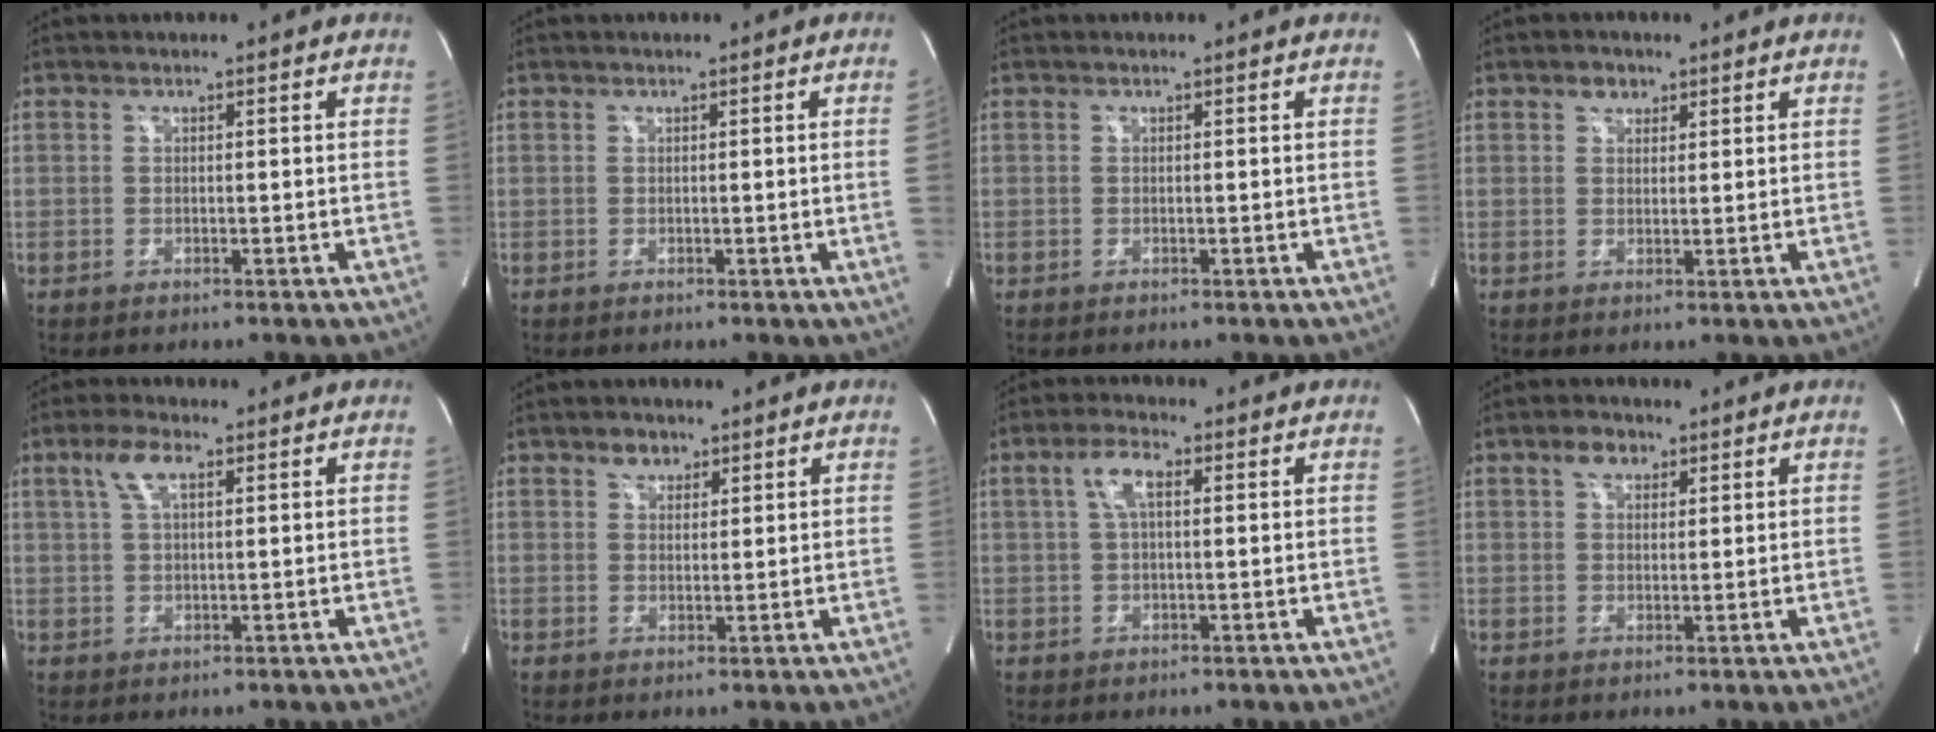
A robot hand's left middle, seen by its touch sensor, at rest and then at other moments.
{"total": 1.1, "force": [-0.1, -0.6, 1.0], "torque": [-0.009, -0.001, -0.001]}
{"total": 0.0}
{"total": 2.2, "force": [1.4, 1.6, 0.7], "torque": [-0.011, 0.006, 0.021]}
{"total": 4.3, "force": [2.1, 1.3, 3.6], "torque": [-0.081, 0.013, 0.045]}
{"total": 2.5, "force": [1.7, 1.7, 0.8], "torque": [-0.015, 0.006, 0.030]}
{"total": 4.5, "force": [1.3, 1.4, 4.1], "torque": [-0.085, 0.016, 0.027]}
{"total": 3.2, "force": [1.9, 2.0, 1.5], "torque": [-0.030, 0.011, 0.034]}